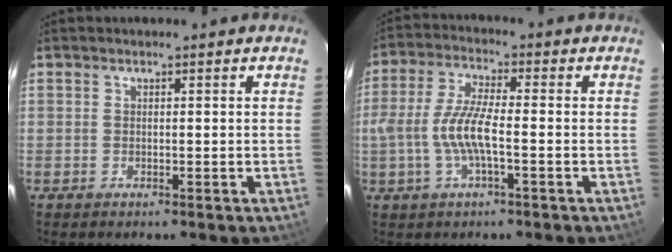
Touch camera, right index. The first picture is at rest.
{"total": 8.1, "force": [-2.0, 1.6, 7.7], "torque": [-0.166, 0.004, -0.036]}